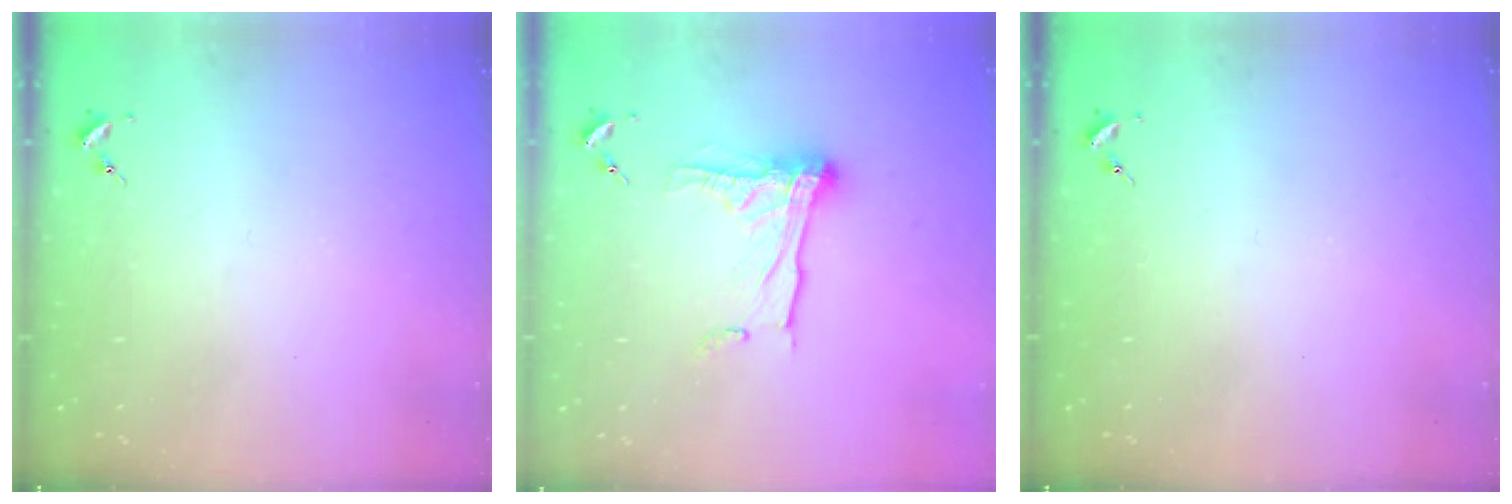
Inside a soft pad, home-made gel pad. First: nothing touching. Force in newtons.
{"total": 13.3, "press": 13.3, "slide": 0.9}
{"total": 0.0}